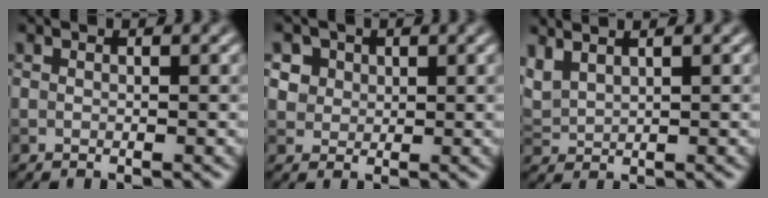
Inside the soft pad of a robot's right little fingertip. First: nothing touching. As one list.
[{"total": 4.6, "force": [2.3, 3.6, 1.8], "torque": [-0.037, 0.008, 0.037]}, {"total": 2.3, "force": [1.9, 0.6, 1.1], "torque": [-0.035, 0.011, 0.044]}]